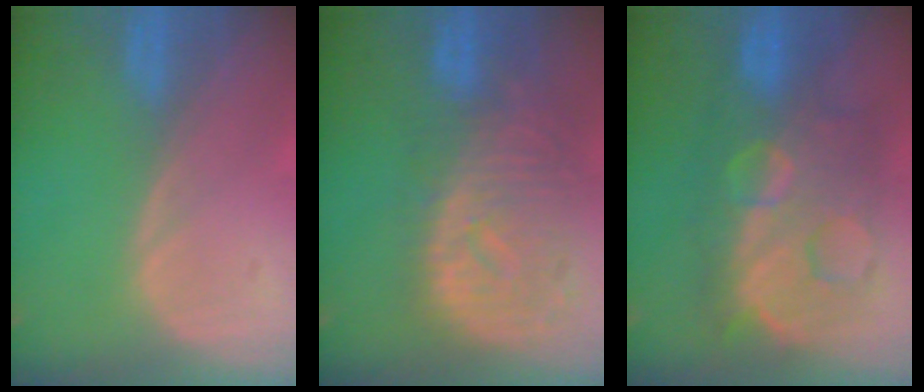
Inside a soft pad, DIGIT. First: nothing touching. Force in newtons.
{"total": 11.3, "press": 9.9, "slide": 5.5}
{"total": 11.9, "press": 11.8, "slide": 1.3}